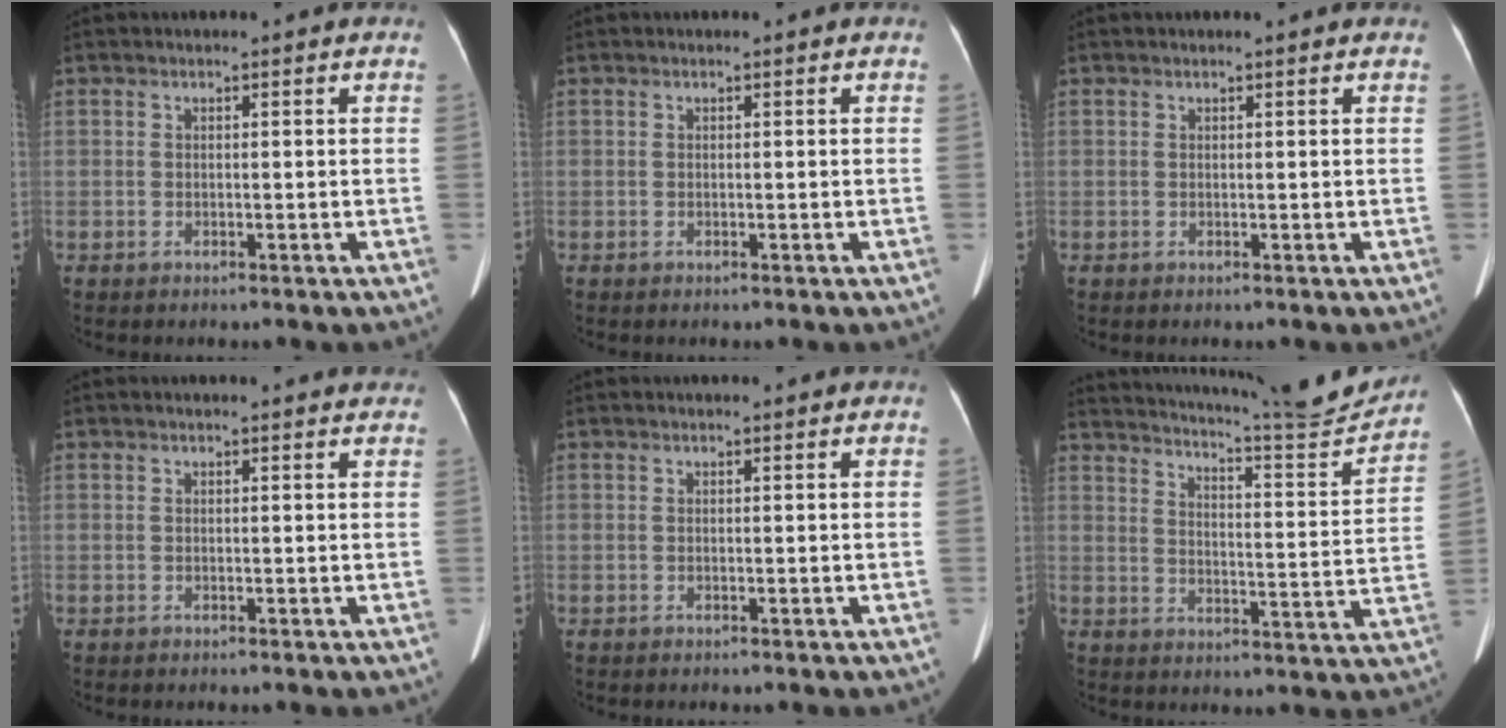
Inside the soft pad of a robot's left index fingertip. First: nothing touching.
{"total": 0.0}
{"total": 0.9, "force": [0.8, 0.0, 0.4], "torque": [-0.010, 0.008, 0.011]}
{"total": 4.4, "force": [4.2, 0.8, 1.3], "torque": [-0.013, 0.012, 0.034]}
{"total": 0.6, "force": [0.6, 0.0, 0.2], "torque": [-0.003, 0.007, 0.008]}
{"total": 18.3, "force": [17.4, 0.0, 5.7], "torque": [-0.098, -0.057, 0.228]}